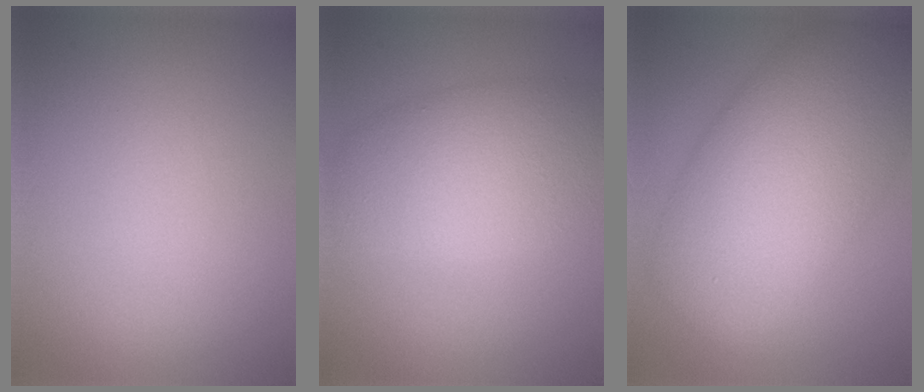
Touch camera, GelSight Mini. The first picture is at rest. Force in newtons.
{"total": 7.0, "press": 7.0, "slide": 0.2}
{"total": 10.4, "press": 10.4, "slide": 0.4}